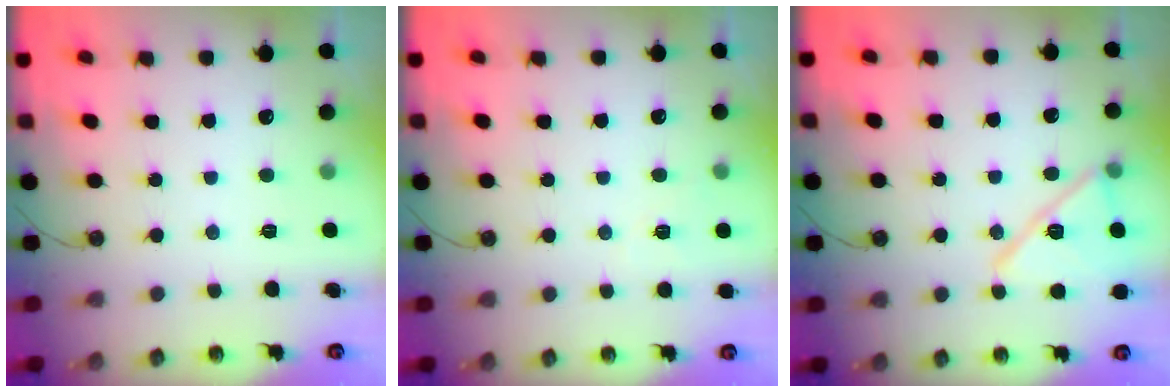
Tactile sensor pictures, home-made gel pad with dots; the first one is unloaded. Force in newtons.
{"total": 4.6, "press": 4.5, "slide": 0.6}
{"total": 14.2, "press": 13.4, "slide": 4.7}